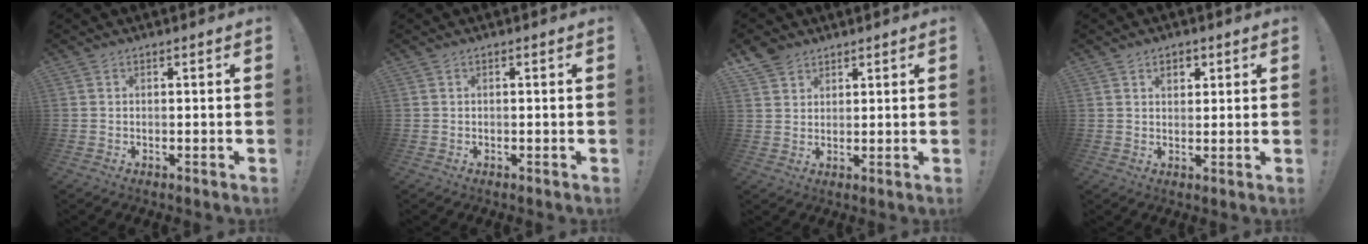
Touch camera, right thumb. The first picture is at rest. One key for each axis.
{"total": 0.0}
{"total": 4.8, "fx": 3.8, "fy": 2.7, "fz": 1.0, "tx": -0.020, "ty": -0.021, "tz": 0.074}
{"total": 3.4, "fx": 1.7, "fy": 2.4, "fz": 1.9, "tx": -0.018, "ty": -0.004, "tz": 0.025}